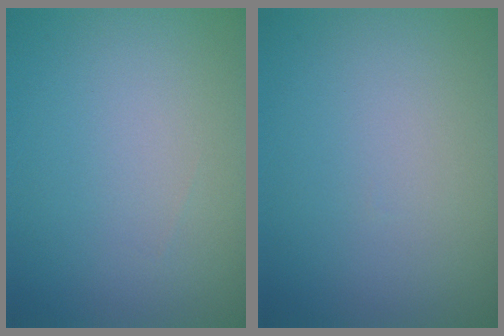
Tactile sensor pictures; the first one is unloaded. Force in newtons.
{"total": 0.0}